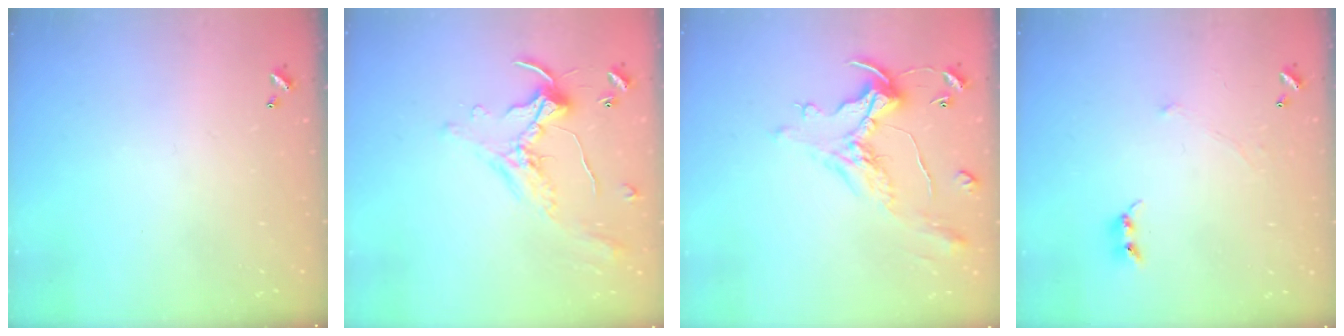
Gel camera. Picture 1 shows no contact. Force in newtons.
{"total": 1.1, "press": 1.0, "slide": 0.4}
{"total": 1.7, "press": 1.2, "slide": 1.1}
{"total": 1.5, "press": 1.4, "slide": 0.6}